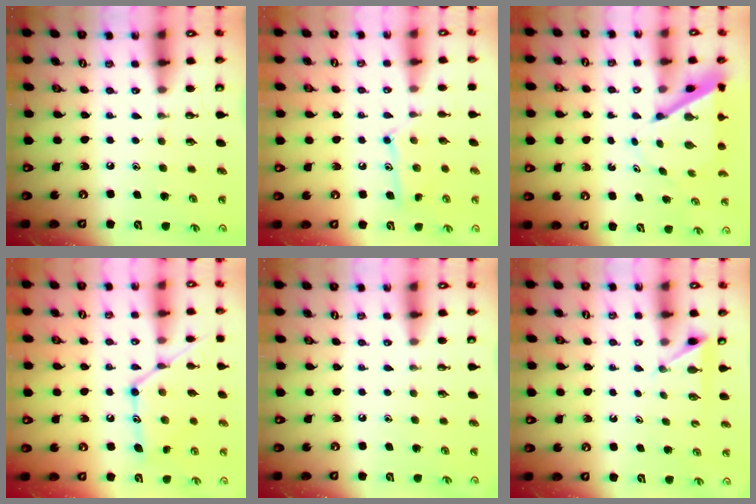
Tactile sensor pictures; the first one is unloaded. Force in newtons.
{"total": 10.3, "press": 10.3, "slide": 0.4}
{"total": 6.6, "press": 6.6, "slide": 0.4}
{"total": 15.7, "press": 15.6, "slide": 1.1}
{"total": 0.0}
{"total": 3.0, "press": 2.9, "slide": 0.4}